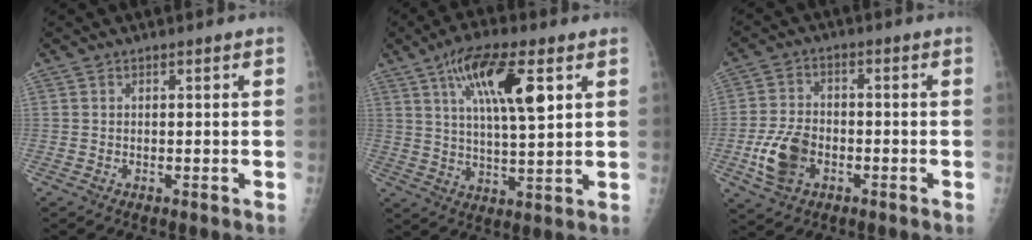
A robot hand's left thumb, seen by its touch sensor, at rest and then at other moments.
{"total": 13.8, "force": [5.6, 3.9, 12.0], "torque": [-0.200, -0.012, 0.097]}
{"total": 8.6, "force": [-2.9, 5.8, 5.6], "torque": [-0.108, 0.012, -0.053]}